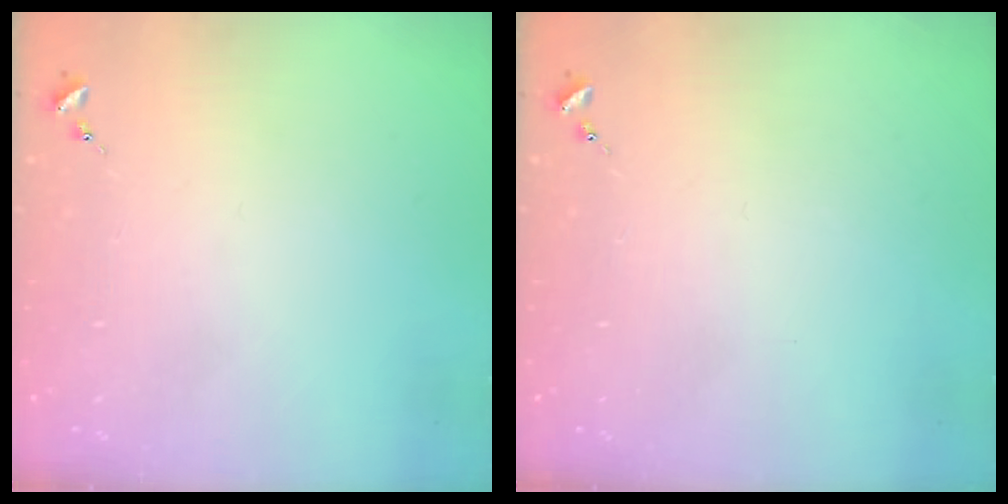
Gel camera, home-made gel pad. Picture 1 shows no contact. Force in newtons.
{"total": 0.0}